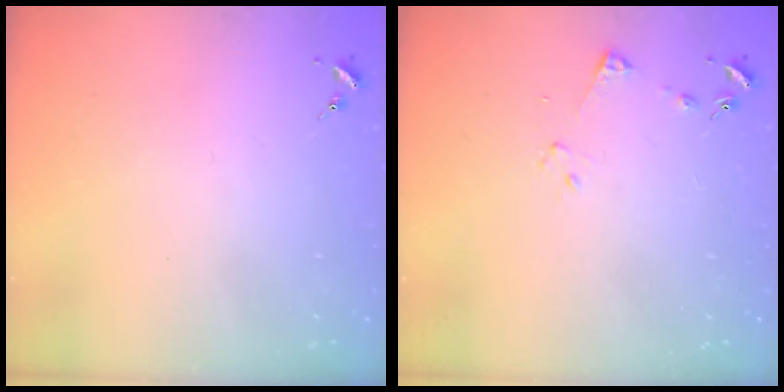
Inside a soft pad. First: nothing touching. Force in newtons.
{"total": 4.5, "press": 4.5, "slide": 0.6}